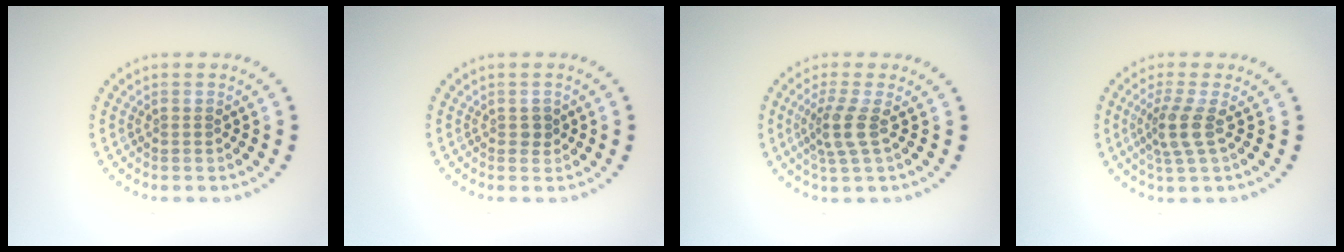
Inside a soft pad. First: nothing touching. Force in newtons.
{"total": 0.9, "press": 0.9, "slide": 0.2}
{"total": 2.7, "press": 2.1, "slide": 1.8}
{"total": 2.8, "press": 2.1, "slide": 1.8}